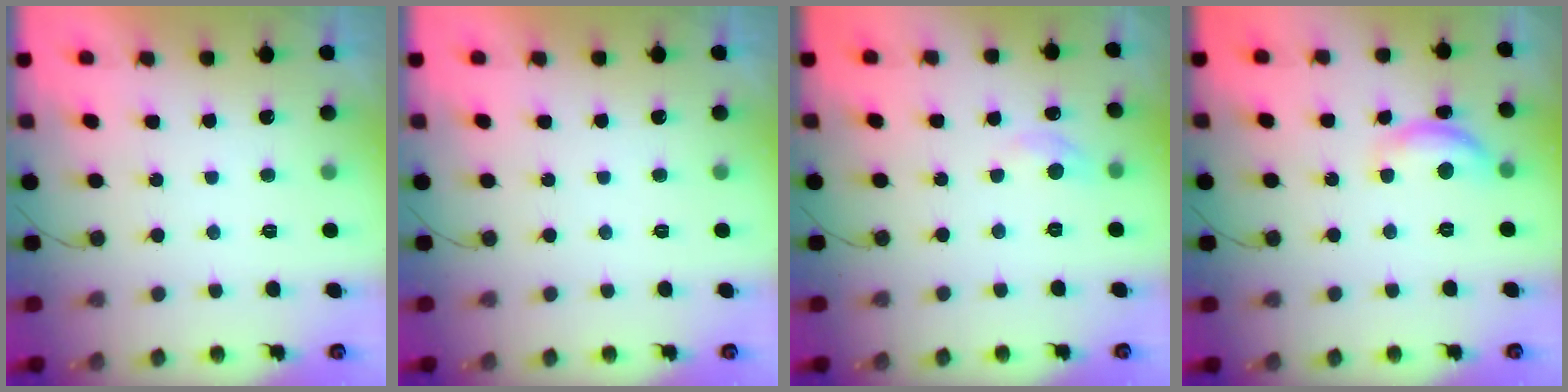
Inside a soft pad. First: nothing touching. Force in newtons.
{"total": 0.0}
{"total": 6.3, "press": 6.3, "slide": 0.9}
{"total": 10.5, "press": 10.5, "slide": 0.5}